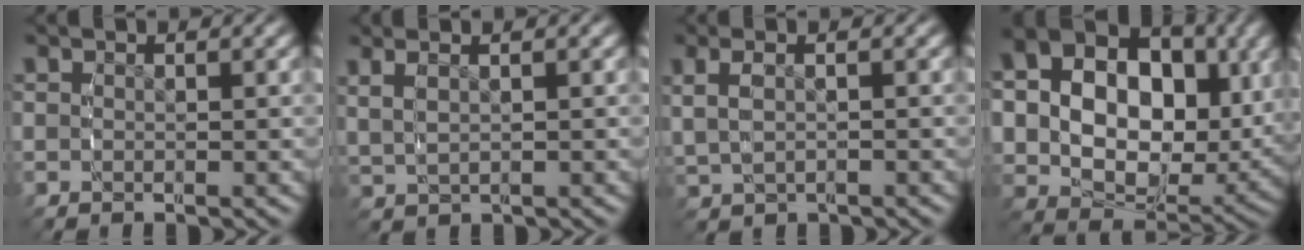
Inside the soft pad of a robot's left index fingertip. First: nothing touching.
{"total": 2.7, "force": [1.2, 1.3, 2.0], "torque": [-0.041, 0.007, 0.028]}
{"total": 3.1, "force": [0.7, 1.8, 2.4], "torque": [-0.053, 0.003, 0.020]}
{"total": 16.2, "force": [2.6, 12.3, 10.3], "torque": [-0.193, -0.027, 0.036]}